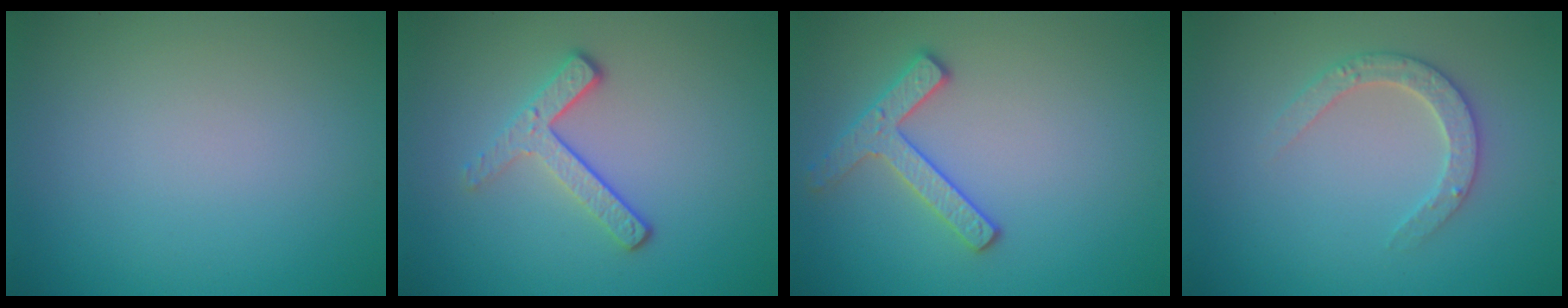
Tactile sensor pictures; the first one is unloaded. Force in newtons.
{"total": 3.2, "press": 2.4, "slide": 2.0}
{"total": 2.5, "press": 2.5, "slide": 0.4}
{"total": 2.7, "press": 2.6, "slide": 0.5}